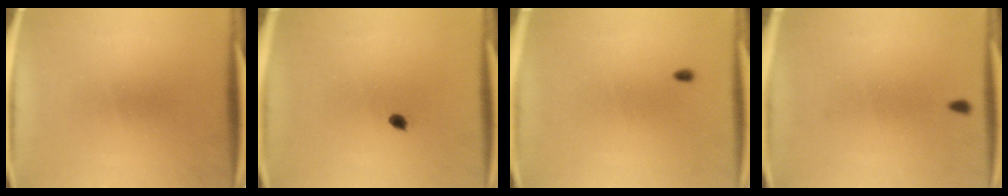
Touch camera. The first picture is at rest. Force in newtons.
{"total": 1.1}
{"total": 0.7}
{"total": 0.8}